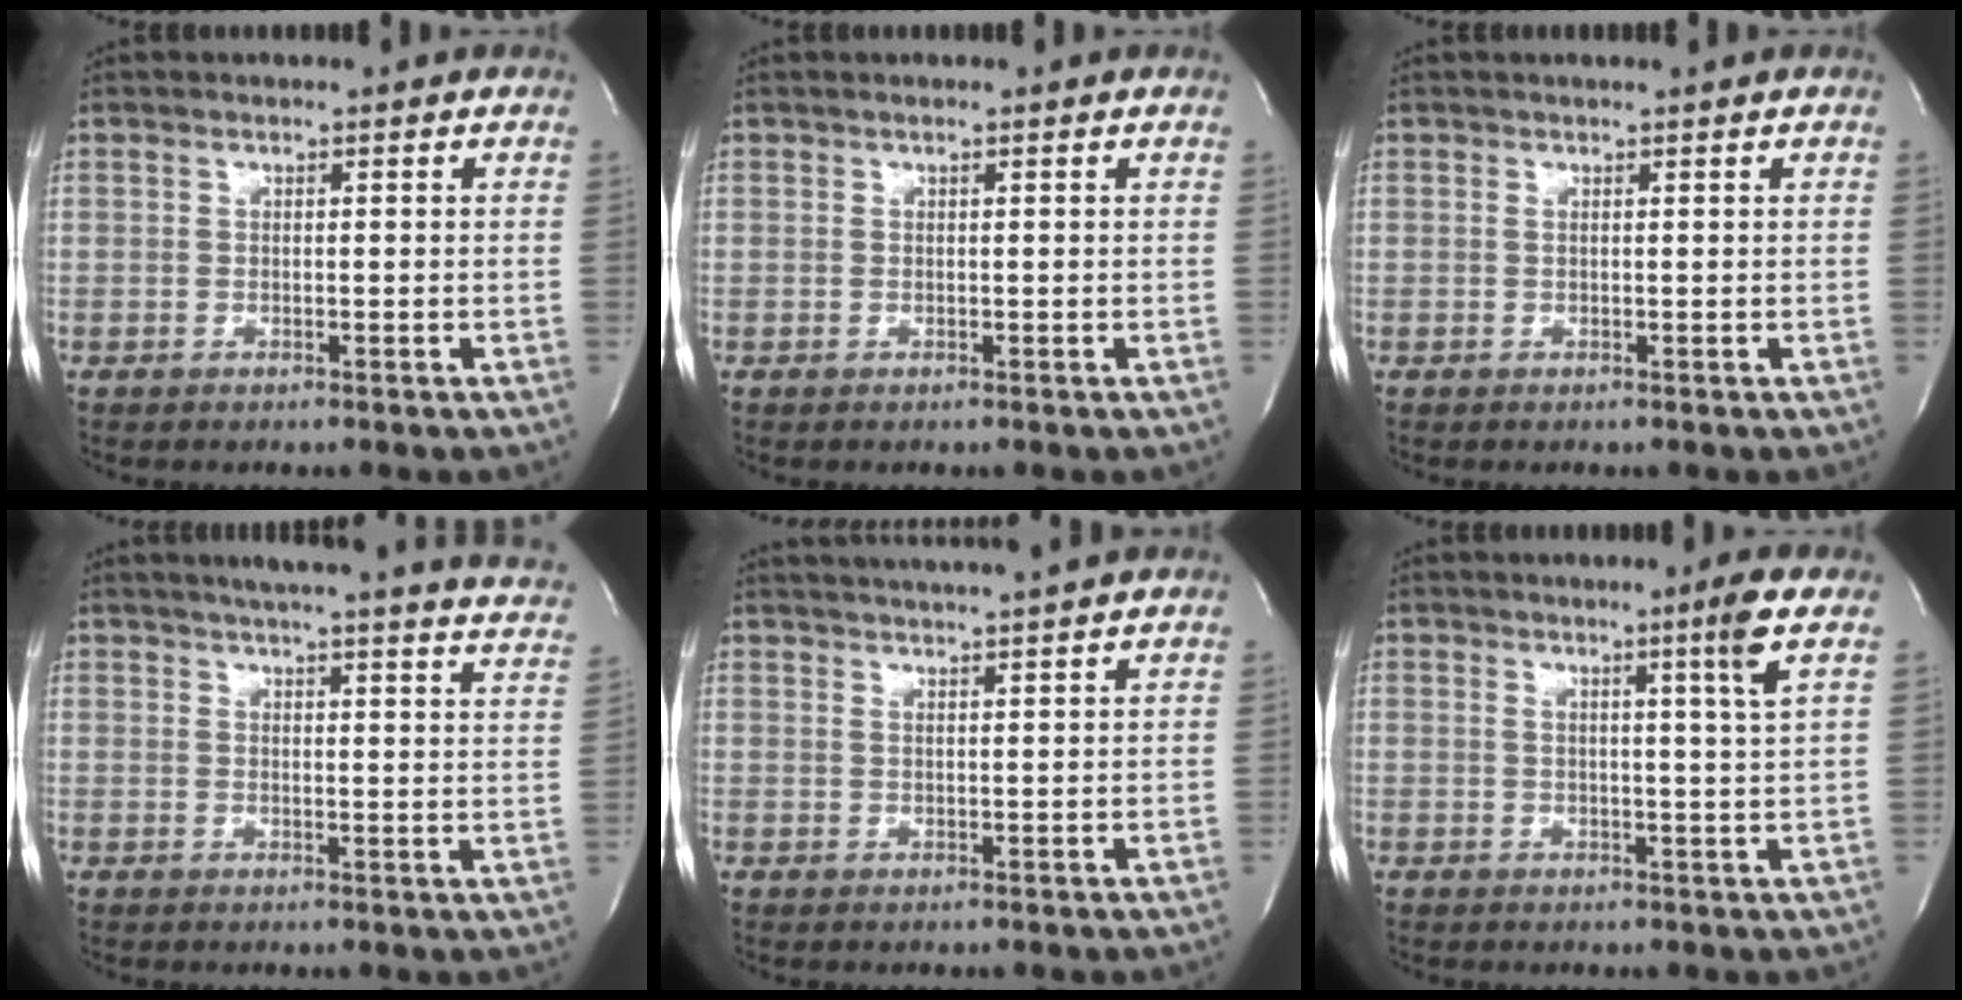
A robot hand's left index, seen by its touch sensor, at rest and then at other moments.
{"total": 0.0}
{"total": 0.7, "force": [0.6, -0.2, 0.3], "torque": [-0.017, -0.002, 0.012]}
{"total": 24.5, "force": [22.5, 1.0, 9.6], "torque": [-0.142, -0.066, 0.252]}
{"total": 8.1, "force": [7.4, -1.4, 3.0], "torque": [-0.051, 0.007, 0.099]}
{"total": 3.9, "force": [1.8, -1.6, 3.1], "torque": [-0.056, -0.018, 0.033]}